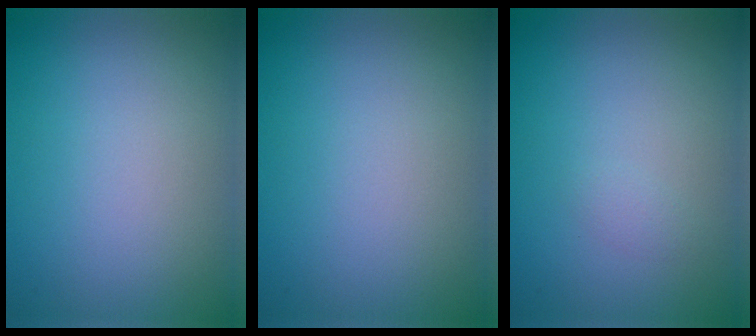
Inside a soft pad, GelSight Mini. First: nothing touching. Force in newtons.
{"total": 0.0}
{"total": 0.6, "press": 0.6, "slide": 0.1}